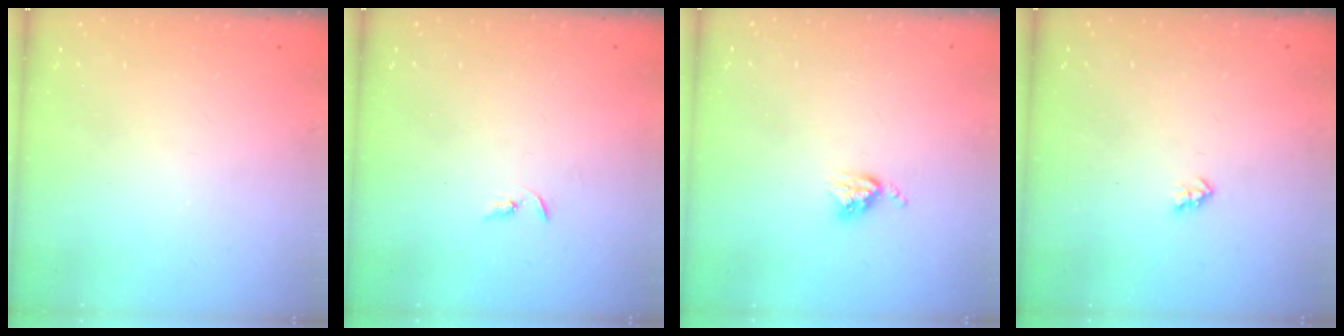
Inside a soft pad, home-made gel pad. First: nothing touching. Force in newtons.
{"total": 2.2, "press": 2.2, "slide": 0.2}
{"total": 4.3, "press": 4.2, "slide": 0.5}
{"total": 2.0, "press": 2.0, "slide": 0.3}